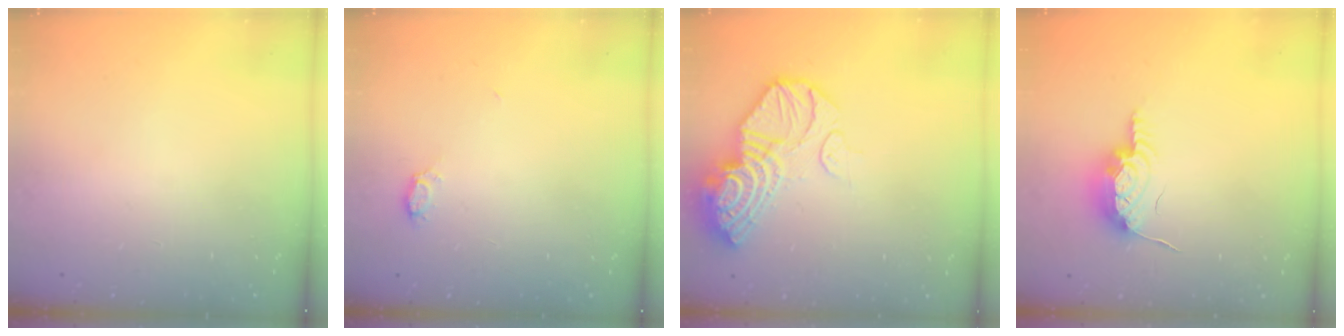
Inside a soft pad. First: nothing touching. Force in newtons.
{"total": 3.1, "press": 3.1, "slide": 0.4}
{"total": 15.8, "press": 15.7, "slide": 1.4}
{"total": 10.3, "press": 10.2, "slide": 1.0}